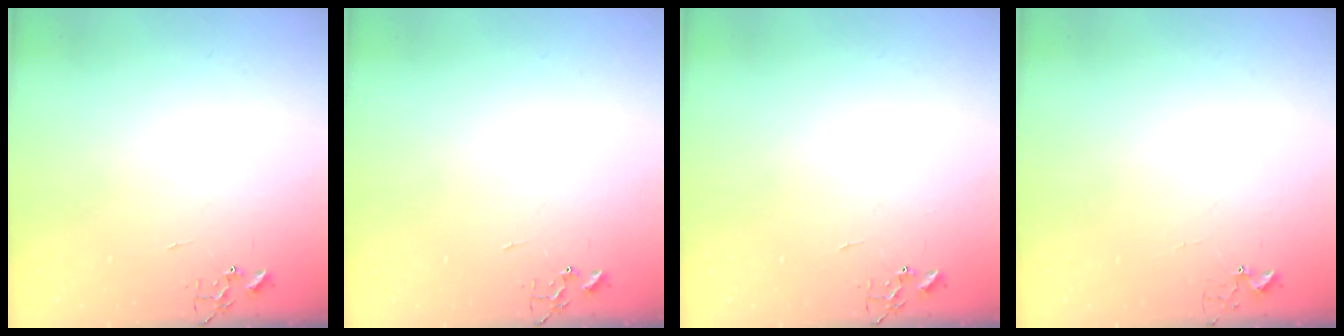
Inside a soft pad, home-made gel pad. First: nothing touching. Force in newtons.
{"total": 0.0}
{"total": 0.0}
{"total": 2.7, "press": 2.7, "slide": 0.3}